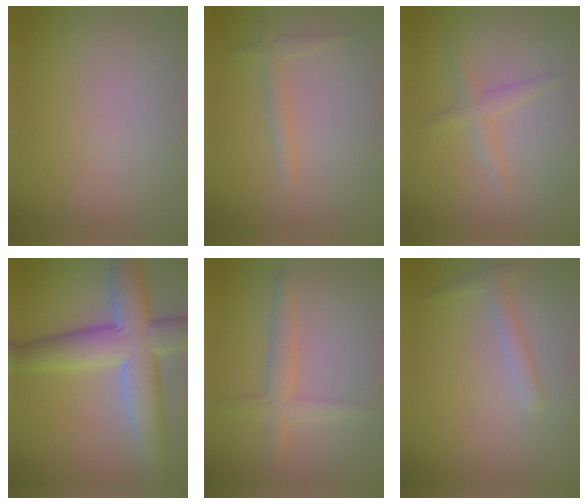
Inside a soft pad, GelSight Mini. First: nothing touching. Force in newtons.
{"total": 1.3, "press": 1.3, "slide": 0.1}
{"total": 1.8, "press": 1.8, "slide": 0.1}
{"total": 9.2, "press": 9.2, "slide": 0.4}
{"total": 2.6, "press": 2.6, "slide": 0.1}
{"total": 1.5, "press": 1.5, "slide": 0.1}